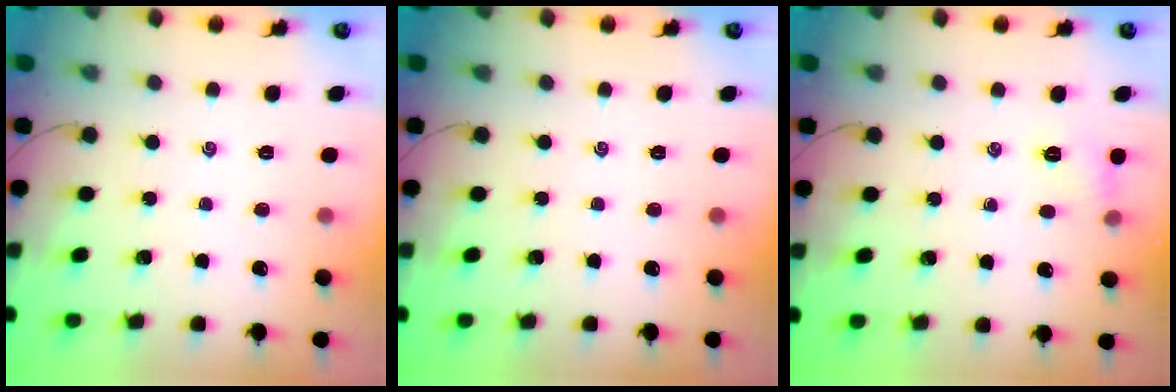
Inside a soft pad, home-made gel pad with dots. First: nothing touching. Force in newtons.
{"total": 0.0}
{"total": 6.4, "press": 6.3, "slide": 1.3}